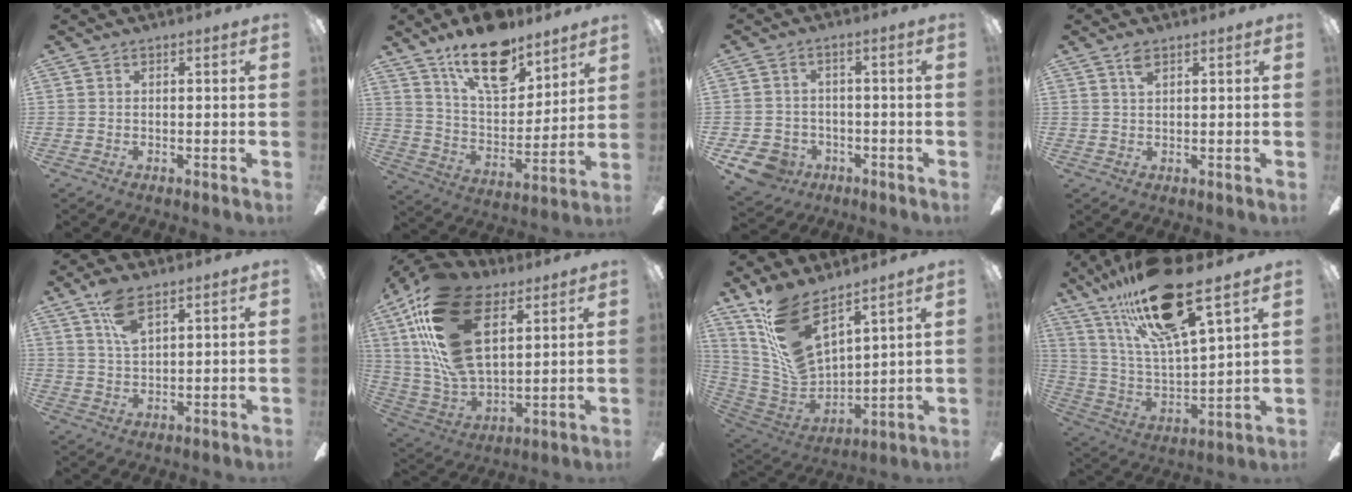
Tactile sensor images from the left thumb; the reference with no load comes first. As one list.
[{"total": 19.2, "force": [13.3, 8.9, 10.7], "torque": [-0.166, -0.074, 0.231]}, {"total": 6.8, "force": [-3.5, 5.3, 2.5], "torque": [-0.073, 0.019, -0.066]}, {"total": 2.2, "force": [1.5, 0.8, 1.5], "torque": [-0.034, 0.004, 0.026]}, {"total": 7.7, "force": [4.7, 3.3, 5.2], "torque": [-0.097, -0.009, 0.084]}, {"total": 26.3, "force": [11.7, 14.4, 18.7], "torque": [-0.392, -0.045, 0.213]}, {"total": 15.5, "force": [10.6, 6.4, 9.2], "torque": [-0.213, -0.081, 0.196]}, {"total": 23.6, "force": [16.3, 5.7, 16.1], "torque": [-0.304, -0.079, 0.270]}]